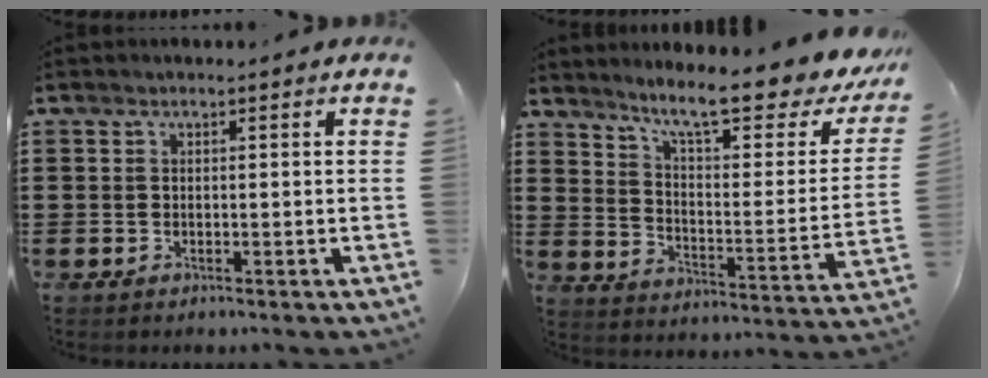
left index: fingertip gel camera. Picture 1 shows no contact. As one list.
[{"total": 11.1, "force": [8.9, 0.6, 6.6], "torque": [-0.133, -0.058, 0.144]}]